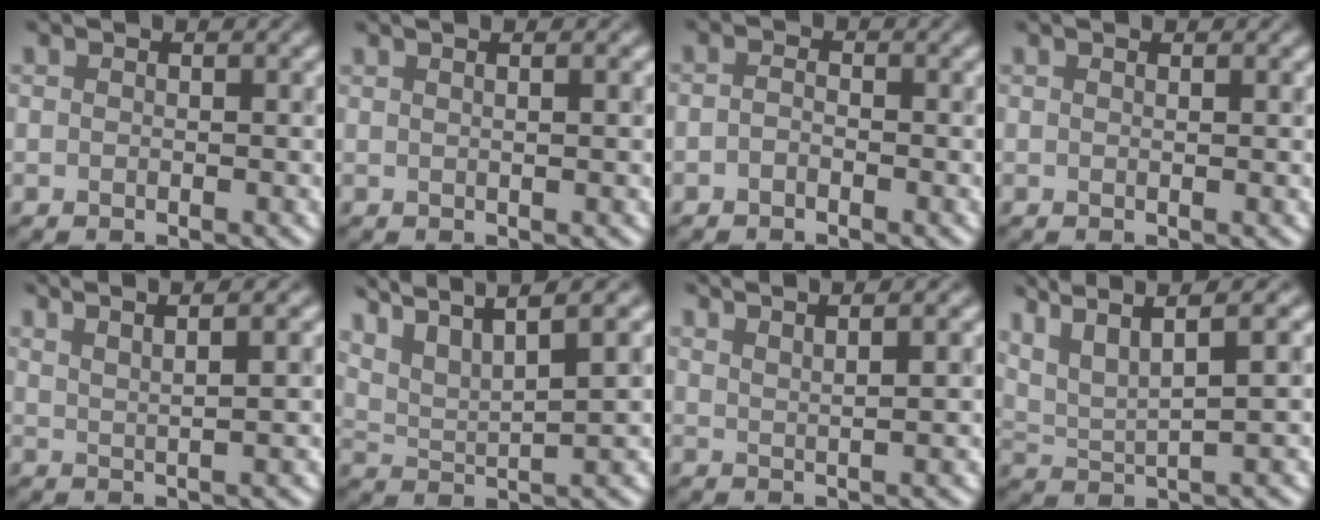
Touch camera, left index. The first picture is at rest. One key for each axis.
{"total": 3.7, "fx": 1.8, "fy": 1.8, "fz": 2.7, "tx": -0.008, "ty": 0.032, "tz": -0.004}
{"total": 0.8, "fx": -0.8, "fy": 0.0, "fz": 0.0, "tx": -0.005, "ty": 0.003, "tz": -0.009}
{"total": 1.5, "fx": 0.8, "fy": 0.7, "fz": 1.1, "tx": 0.002, "ty": 0.002, "tz": -0.009}
{"total": 5.6, "fx": 4.1, "fy": 1.0, "fz": 3.7, "tx": -0.048, "ty": 0.029, "tz": 0.048}
{"total": 9.2, "fx": 7.1, "fy": 1.7, "fz": 5.6, "tx": -0.111, "ty": 0.028, "tz": 0.117}
{"total": 5.1, "fx": 3.9, "fy": 1.0, "fz": 3.1, "tx": -0.030, "ty": 0.029, "tz": 0.040}
{"total": 7.7, "fx": 5.5, "fy": 1.5, "fz": 5.2, "tx": -0.107, "ty": 0.028, "tz": 0.101}